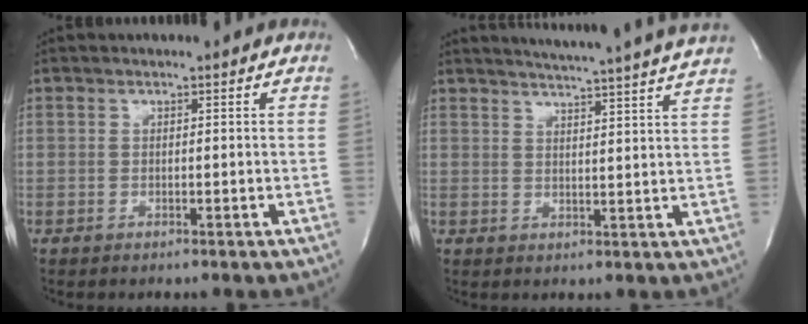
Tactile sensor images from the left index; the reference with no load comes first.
{"total": 15.0, "force": [13.8, -1.9, 5.5], "torque": [-0.094, -0.045, 0.167]}